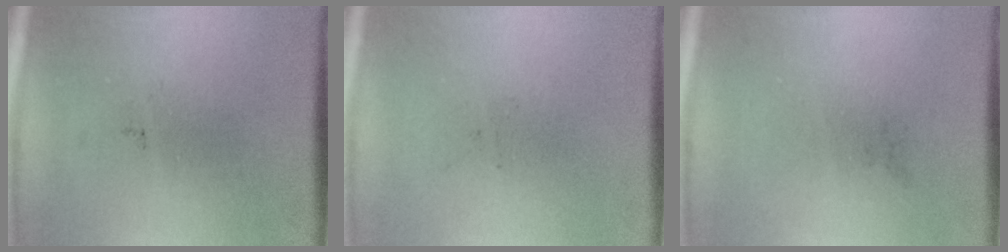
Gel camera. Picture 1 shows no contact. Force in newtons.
{"total": 0.0}
{"total": 0.0}